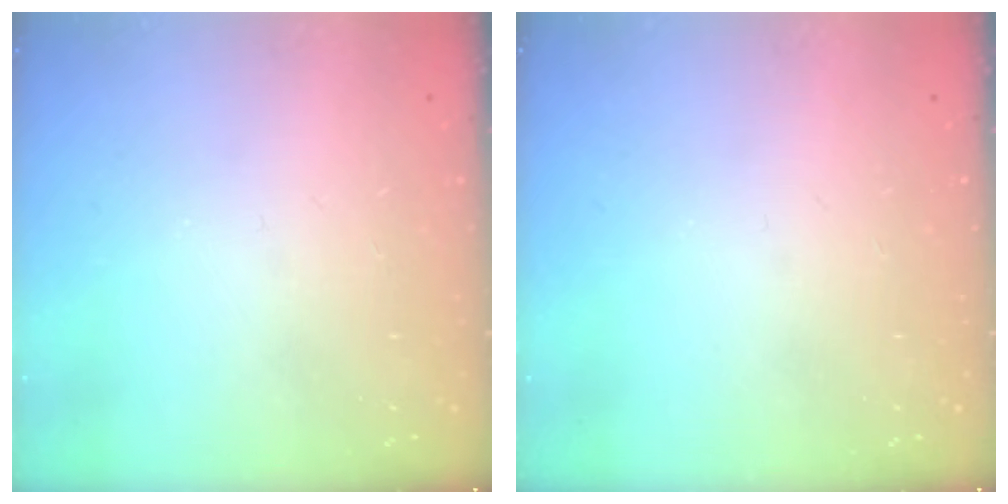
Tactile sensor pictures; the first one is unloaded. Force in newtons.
{"total": 0.0}